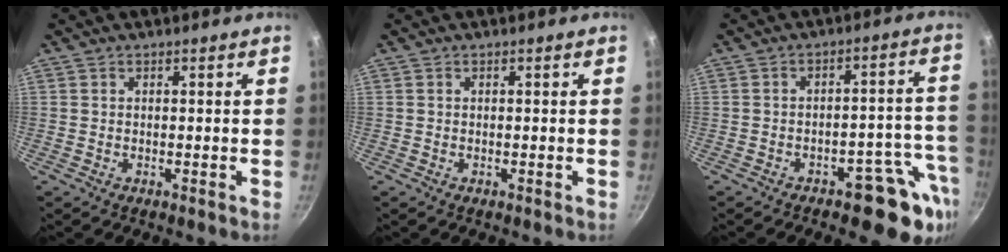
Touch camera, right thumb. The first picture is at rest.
{"total": 0.0}
{"total": 10.7, "force": [-5.9, 4.9, 7.4], "torque": [-0.028, 0.059, -0.073]}